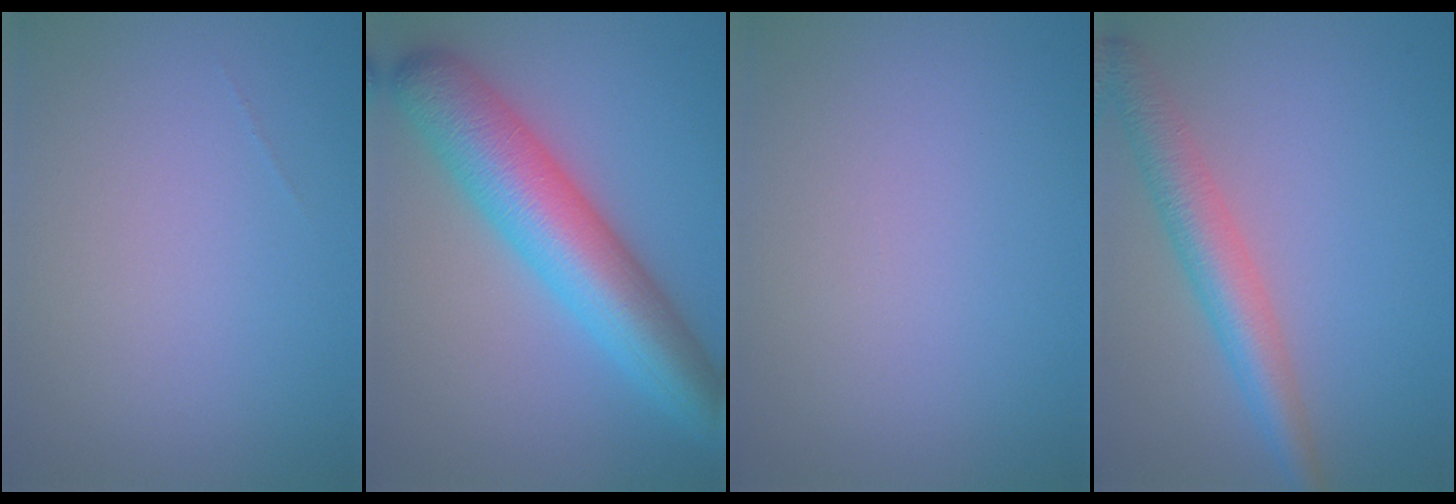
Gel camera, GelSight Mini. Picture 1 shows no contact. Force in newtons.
{"total": 9.6, "press": 9.6, "slide": 0.1}
{"total": 0.0}
{"total": 4.4, "press": 4.4, "slide": 0.1}